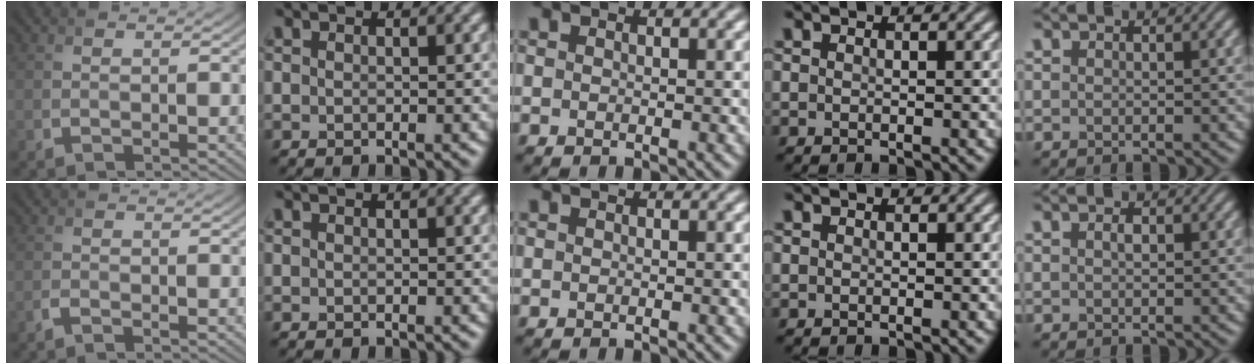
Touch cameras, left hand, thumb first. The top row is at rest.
{"thumb": {"total": 0.8, "force": [-0.7, 0.2, 0.4], "torque": [-0.009, 0.000, -0.015]}, "little": {"total": 0.7, "force": [0.2, 0.3, 0.6], "torque": [-0.013, 0.003, 0.003]}}